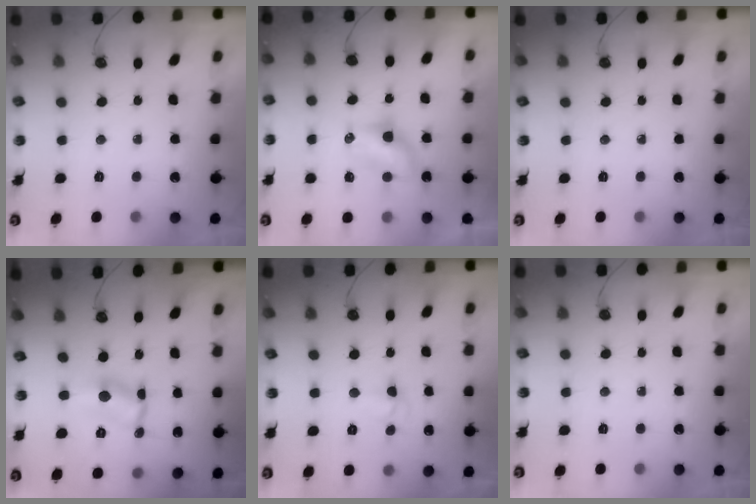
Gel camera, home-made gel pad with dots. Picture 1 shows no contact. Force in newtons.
{"total": 5.8, "press": 5.7, "slide": 0.7}
{"total": 0.0}
{"total": 2.0, "press": 2.0, "slide": 0.1}
{"total": 4.8, "press": 4.6, "slide": 1.3}
{"total": 0.0}